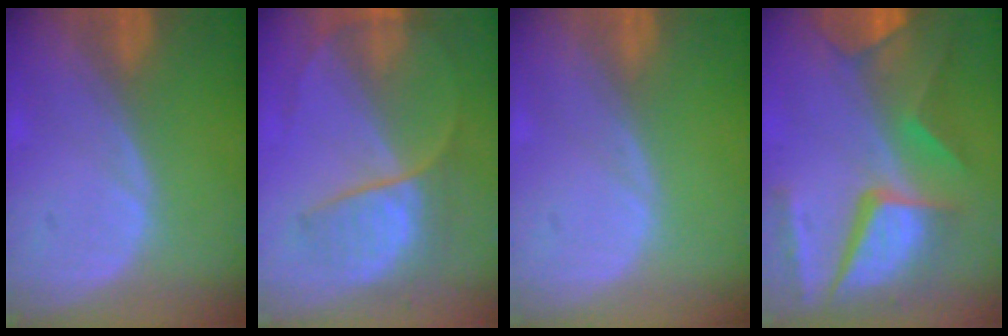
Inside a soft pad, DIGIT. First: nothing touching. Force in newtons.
{"total": 6.6, "press": 6.5, "slide": 1.5}
{"total": 0.0}
{"total": 11.9, "press": 9.8, "slide": 6.8}